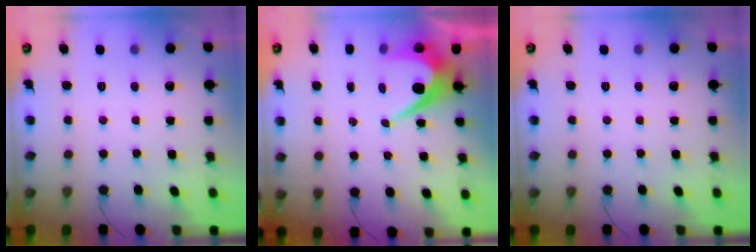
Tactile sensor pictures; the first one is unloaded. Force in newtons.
{"total": 7.2, "press": 7.2, "slide": 0.4}
{"total": 0.0}